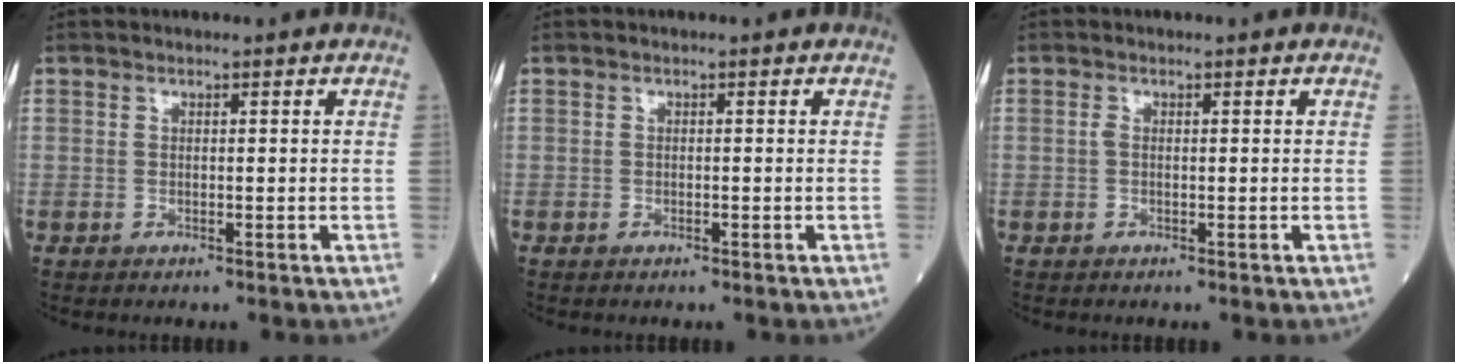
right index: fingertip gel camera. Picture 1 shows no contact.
{"total": 0.0}
{"total": 0.6, "force": [0.0, 0.2, 0.5], "torque": [-0.013, 0.000, -0.004]}